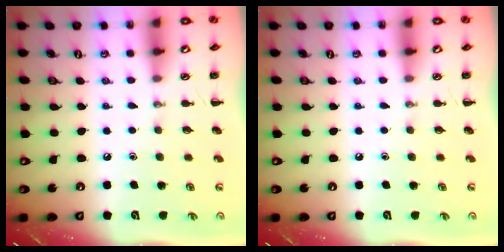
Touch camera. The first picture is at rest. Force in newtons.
{"total": 0.0}